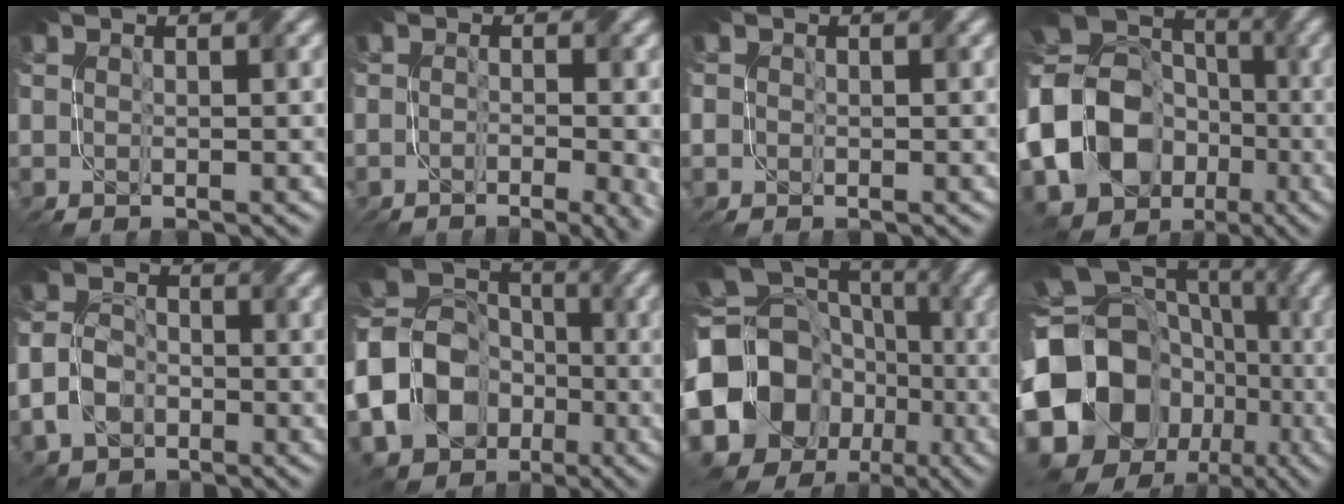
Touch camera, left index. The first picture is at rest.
{"total": 5.5, "force": [-2.2, 2.1, 4.6], "torque": [-0.037, -0.004, -0.025]}
{"total": 0.9, "force": [-0.2, 0.9, 0.0], "torque": [0.001, 0.000, -0.001]}
{"total": 20.0, "force": [-6.3, 17.5, 7.2], "torque": [-0.165, -0.015, -0.133]}
{"total": 3.5, "force": [-1.5, 3.0, 1.0], "torque": [-0.025, 0.006, -0.034]}
{"total": 14.9, "force": [-5.2, 13.1, 4.8], "torque": [-0.122, -0.007, -0.105]}
{"total": 18.4, "force": [-4.6, 16.2, 7.5], "torque": [-0.145, -0.002, -0.111]}
{"total": 21.3, "force": [-5.3, 18.6, 8.9], "torque": [-0.165, -0.007, -0.122]}